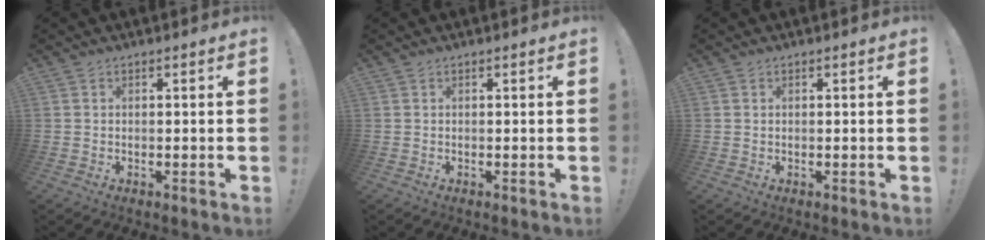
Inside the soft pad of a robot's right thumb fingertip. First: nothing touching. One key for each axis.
{"total": 0.0}
{"total": 0.7, "fx": 0.6, "fy": 0.3, "fz": -0.2, "tx": 0.002, "ty": 0.003, "tz": 0.011}